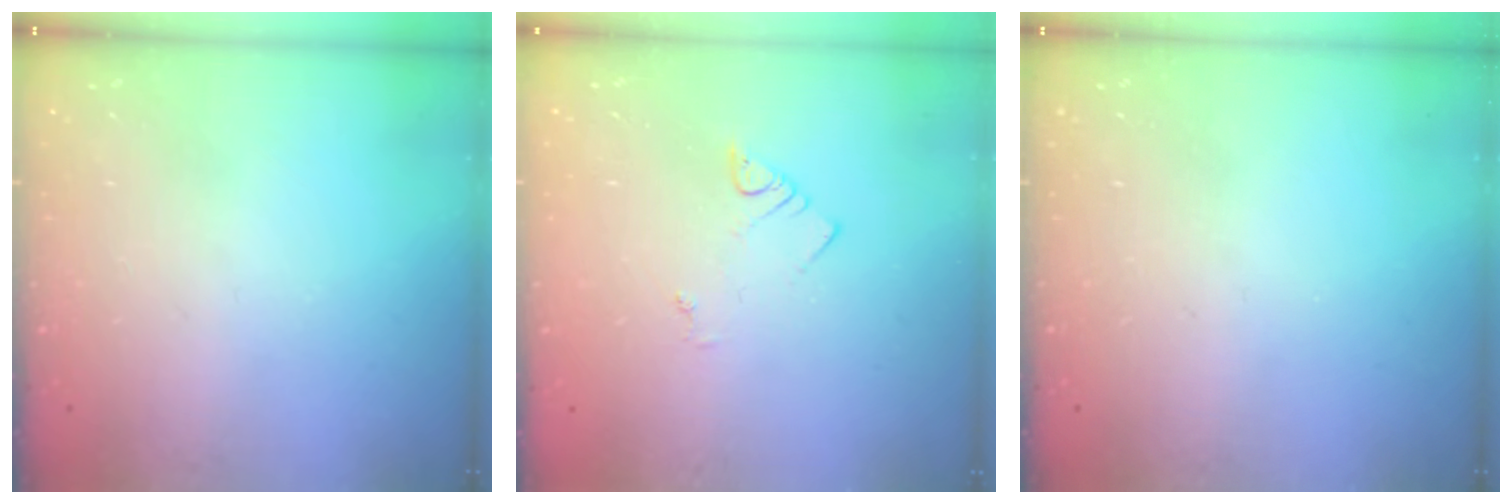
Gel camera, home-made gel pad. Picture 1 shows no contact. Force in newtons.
{"total": 2.1, "press": 2.1, "slide": 0.3}
{"total": 0.0}